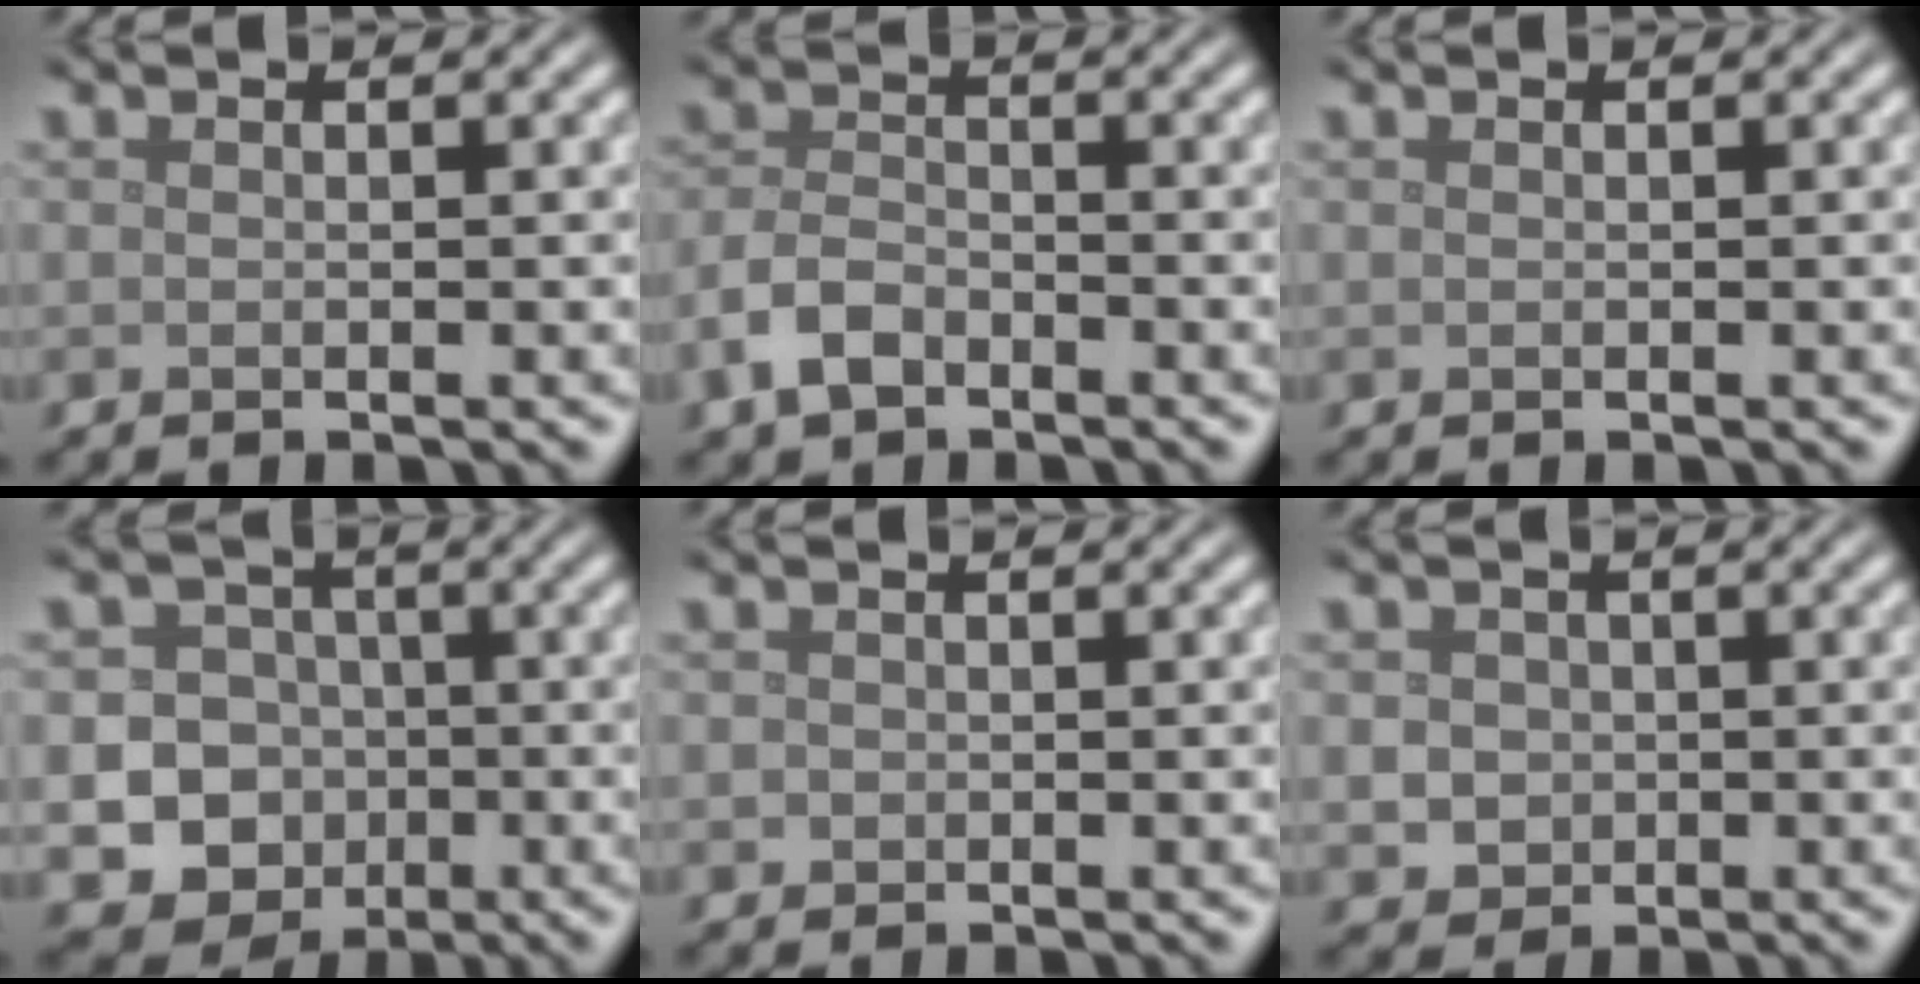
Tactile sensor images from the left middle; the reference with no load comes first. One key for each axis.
{"total": 3.2, "fx": -2.1, "fy": 1.8, "fz": 1.7, "tx": -0.033, "ty": 0.002, "tz": -0.053}
{"total": 0.0}
{"total": 10.7, "fx": -3.4, "fy": 9.8, "fz": 2.7, "tx": -0.028, "ty": -0.024, "tz": -0.077}
{"total": 0.7, "fx": 0.0, "fy": 0.6, "fz": 0.1, "tx": 0.003, "ty": -0.003, "tz": -0.003}
{"total": 2.5, "fx": -0.1, "fy": 2.4, "fz": 0.8, "tx": -0.007, "ty": -0.003, "tz": -0.003}